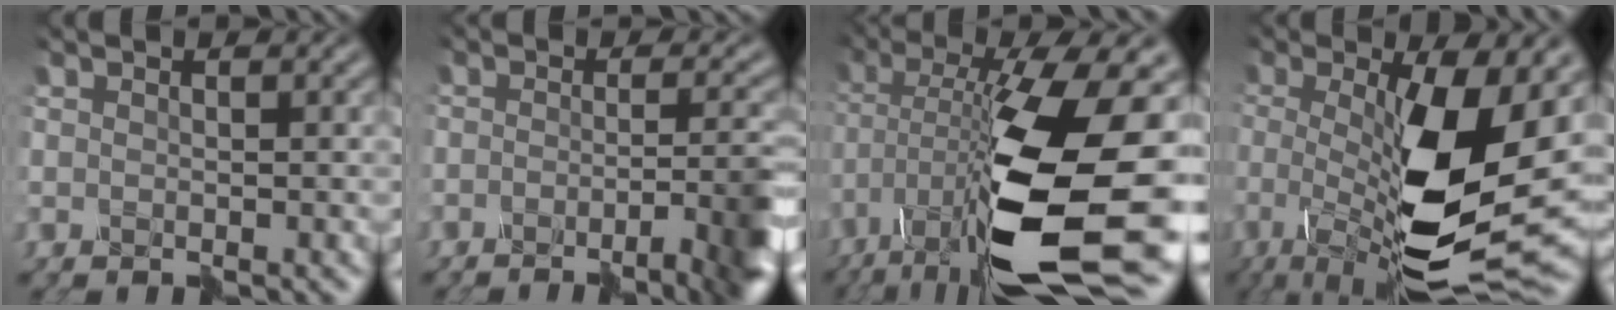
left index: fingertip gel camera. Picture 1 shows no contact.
{"total": 6.5, "force": [-3.8, 1.6, 5.0], "torque": [-0.063, -0.001, -0.055]}
{"total": 16.1, "force": [-5.2, 6.3, 13.9], "torque": [-0.279, -0.001, -0.098]}
{"total": 12.6, "force": [-1.9, 4.6, 11.6], "torque": [-0.222, -0.011, -0.039]}